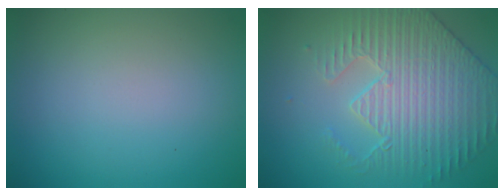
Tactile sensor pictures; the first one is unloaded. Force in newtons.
{"total": 4.4, "press": 4.4, "slide": 0.3}